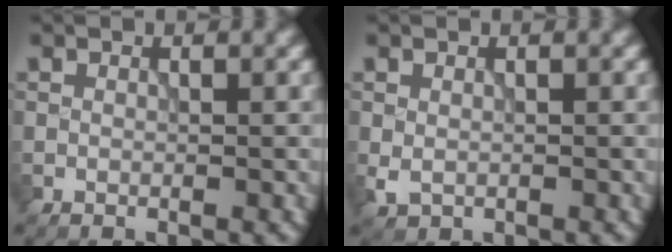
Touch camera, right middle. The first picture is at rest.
{"total": 1.2, "force": [-0.3, 0.9, 0.7], "torque": [-0.020, -0.005, -0.003]}